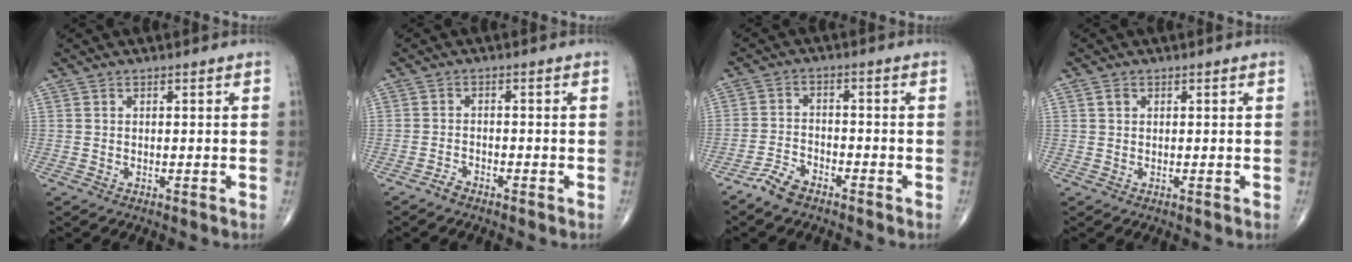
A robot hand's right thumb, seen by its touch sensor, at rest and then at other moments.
{"total": 1.8, "force": [-1.6, 0.5, 0.5], "torque": [-0.015, 0.005, -0.031]}
{"total": 4.9, "force": [-3.9, 1.9, 2.2], "torque": [-0.047, 0.016, -0.078]}
{"total": 1.0, "force": [0.3, 0.8, 0.5], "torque": [-0.006, 0.002, 0.005]}